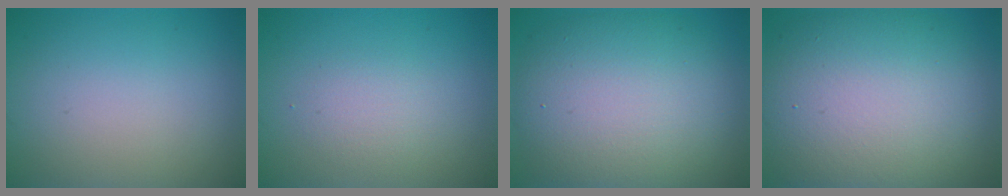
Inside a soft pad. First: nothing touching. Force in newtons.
{"total": 1.6, "press": 1.6, "slide": 0.1}
{"total": 10.8, "press": 10.8, "slide": 0.3}
{"total": 12.9, "press": 12.9, "slide": 0.5}